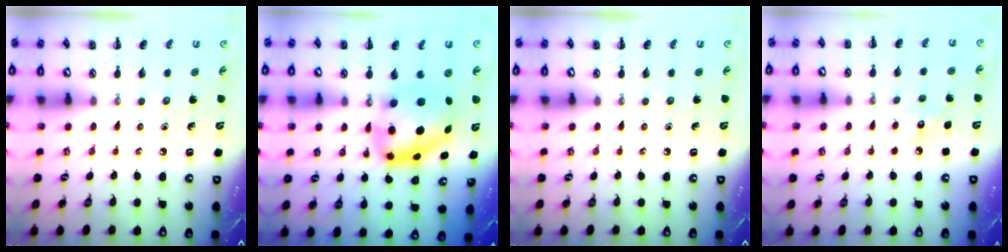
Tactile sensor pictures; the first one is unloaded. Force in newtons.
{"total": 8.0, "press": 7.8, "slide": 2.0}
{"total": 0.0}
{"total": 6.7, "press": 6.4, "slide": 1.7}